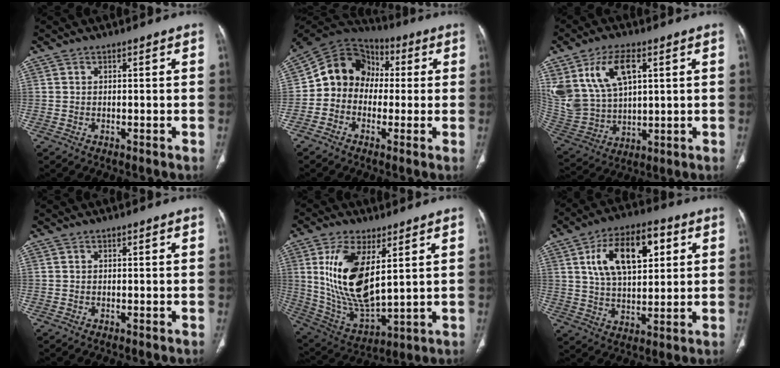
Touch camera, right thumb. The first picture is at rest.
{"total": 12.2, "force": [-0.2, 10.5, 6.1], "torque": [-0.075, 0.040, -0.020]}
{"total": 17.1, "force": [7.1, 9.9, 12.0], "torque": [-0.244, -0.019, 0.154]}
{"total": 0.0}
{"total": 16.9, "force": [4.9, 7.6, 14.3], "torque": [-0.274, -0.028, 0.111]}
{"total": 16.2, "force": [5.4, 8.4, 12.8], "torque": [-0.192, 0.002, 0.093]}